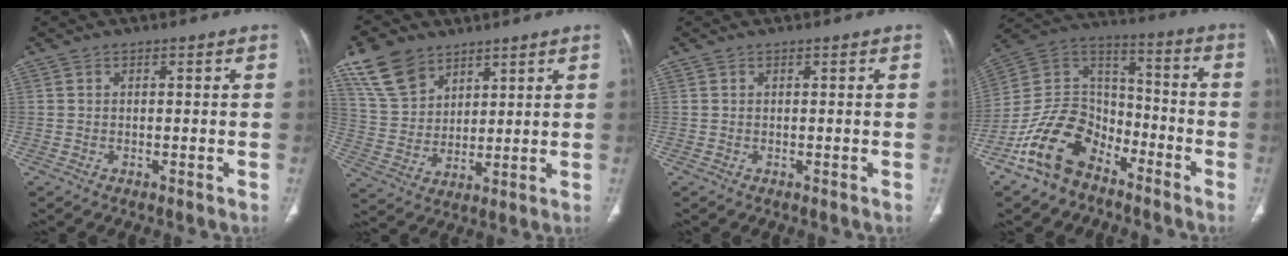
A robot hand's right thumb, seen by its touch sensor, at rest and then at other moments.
{"total": 11.4, "force": [7.4, 7.3, 4.7], "torque": [-0.078, -0.023, 0.152]}
{"total": 0.0}
{"total": 15.7, "force": [-9.8, 9.9, 7.2], "torque": [-0.113, 0.088, -0.188]}